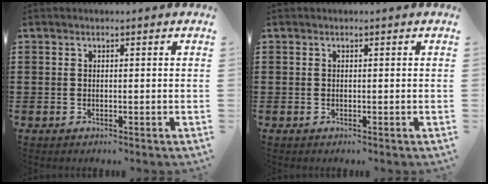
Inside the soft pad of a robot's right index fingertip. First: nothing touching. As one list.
[{"total": 0.0}]